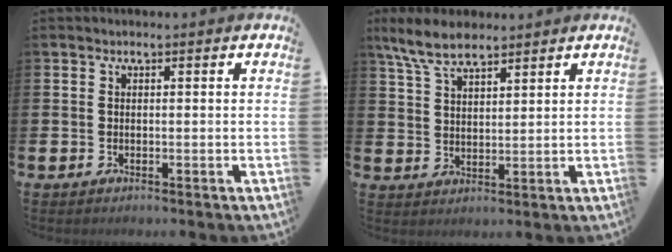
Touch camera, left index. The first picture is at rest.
{"total": 7.0, "force": [6.0, 2.0, 2.9], "torque": [-0.077, -0.013, 0.113]}